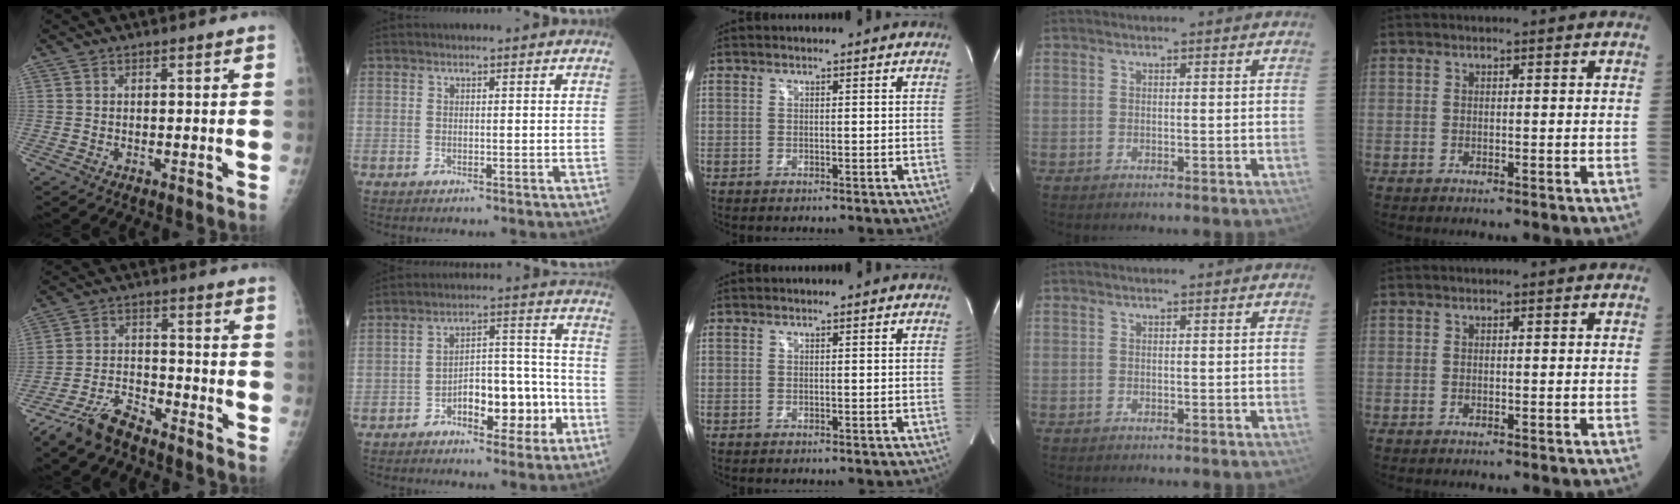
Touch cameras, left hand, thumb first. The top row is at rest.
{"thumb": {"total": 7.6, "force": [-6.6, 2.3, 2.9], "torque": [-0.059, 0.034, -0.130]}, "index": {"total": 9.9, "force": [-4.7, 3.8, 7.8], "torque": [-0.123, 0.033, -0.070]}}